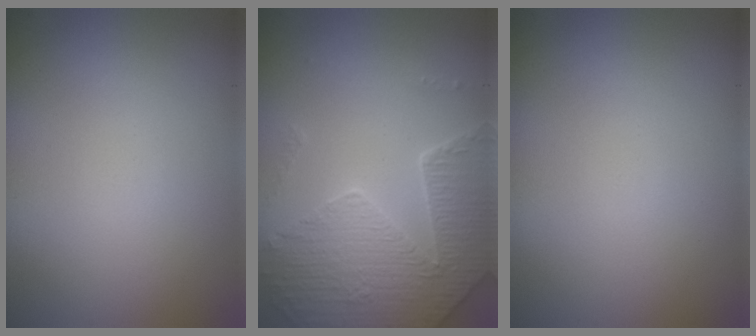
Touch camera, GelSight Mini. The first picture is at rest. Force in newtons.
{"total": 5.0, "press": 4.5, "slide": 2.1}
{"total": 0.0}